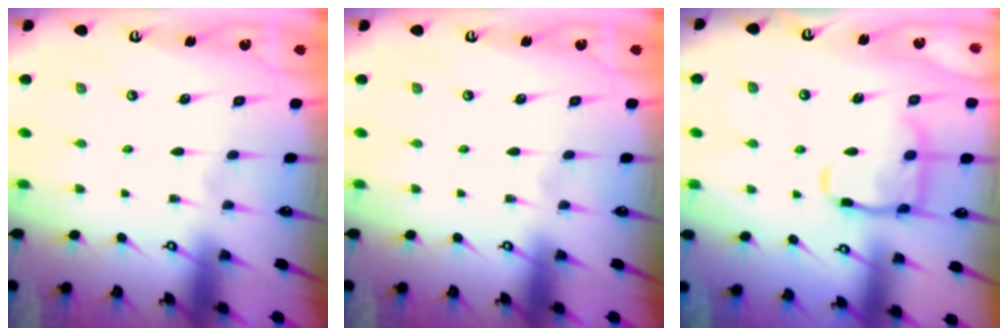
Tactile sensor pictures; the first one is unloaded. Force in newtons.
{"total": 0.0}
{"total": 12.9, "press": 12.8, "slide": 1.1}